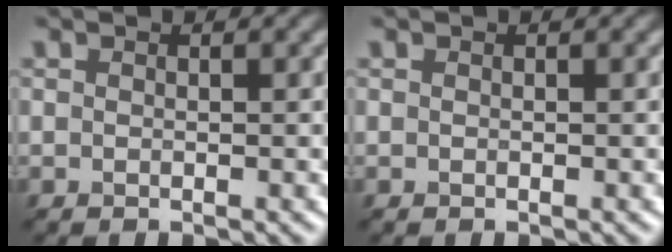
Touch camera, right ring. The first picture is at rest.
{"total": 0.0}